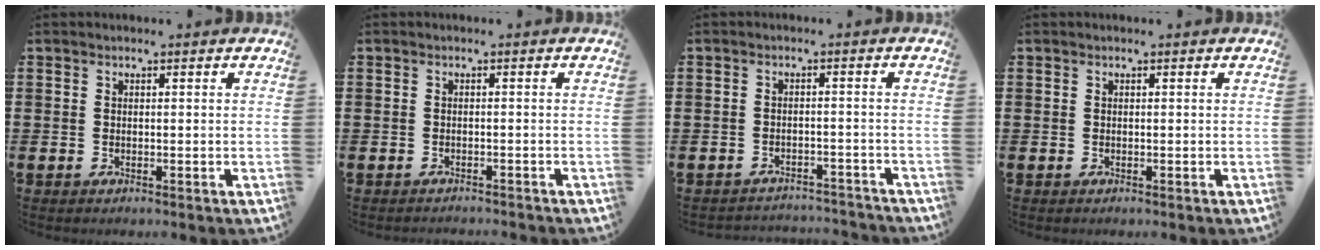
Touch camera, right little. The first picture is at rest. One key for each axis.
{"total": 0.8, "fx": -0.8, "fy": 0.0, "fz": 0.0, "tx": -0.001, "ty": -0.001, "tz": -0.017}
{"total": 2.1, "fx": -2.1, "fy": 0.0, "fz": -0.2, "tx": -0.004, "ty": 0.002, "tz": -0.045}
{"total": 0.0}